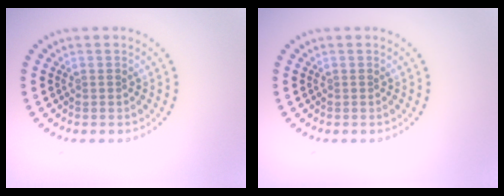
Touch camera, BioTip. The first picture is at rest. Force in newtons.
{"total": 0.0}